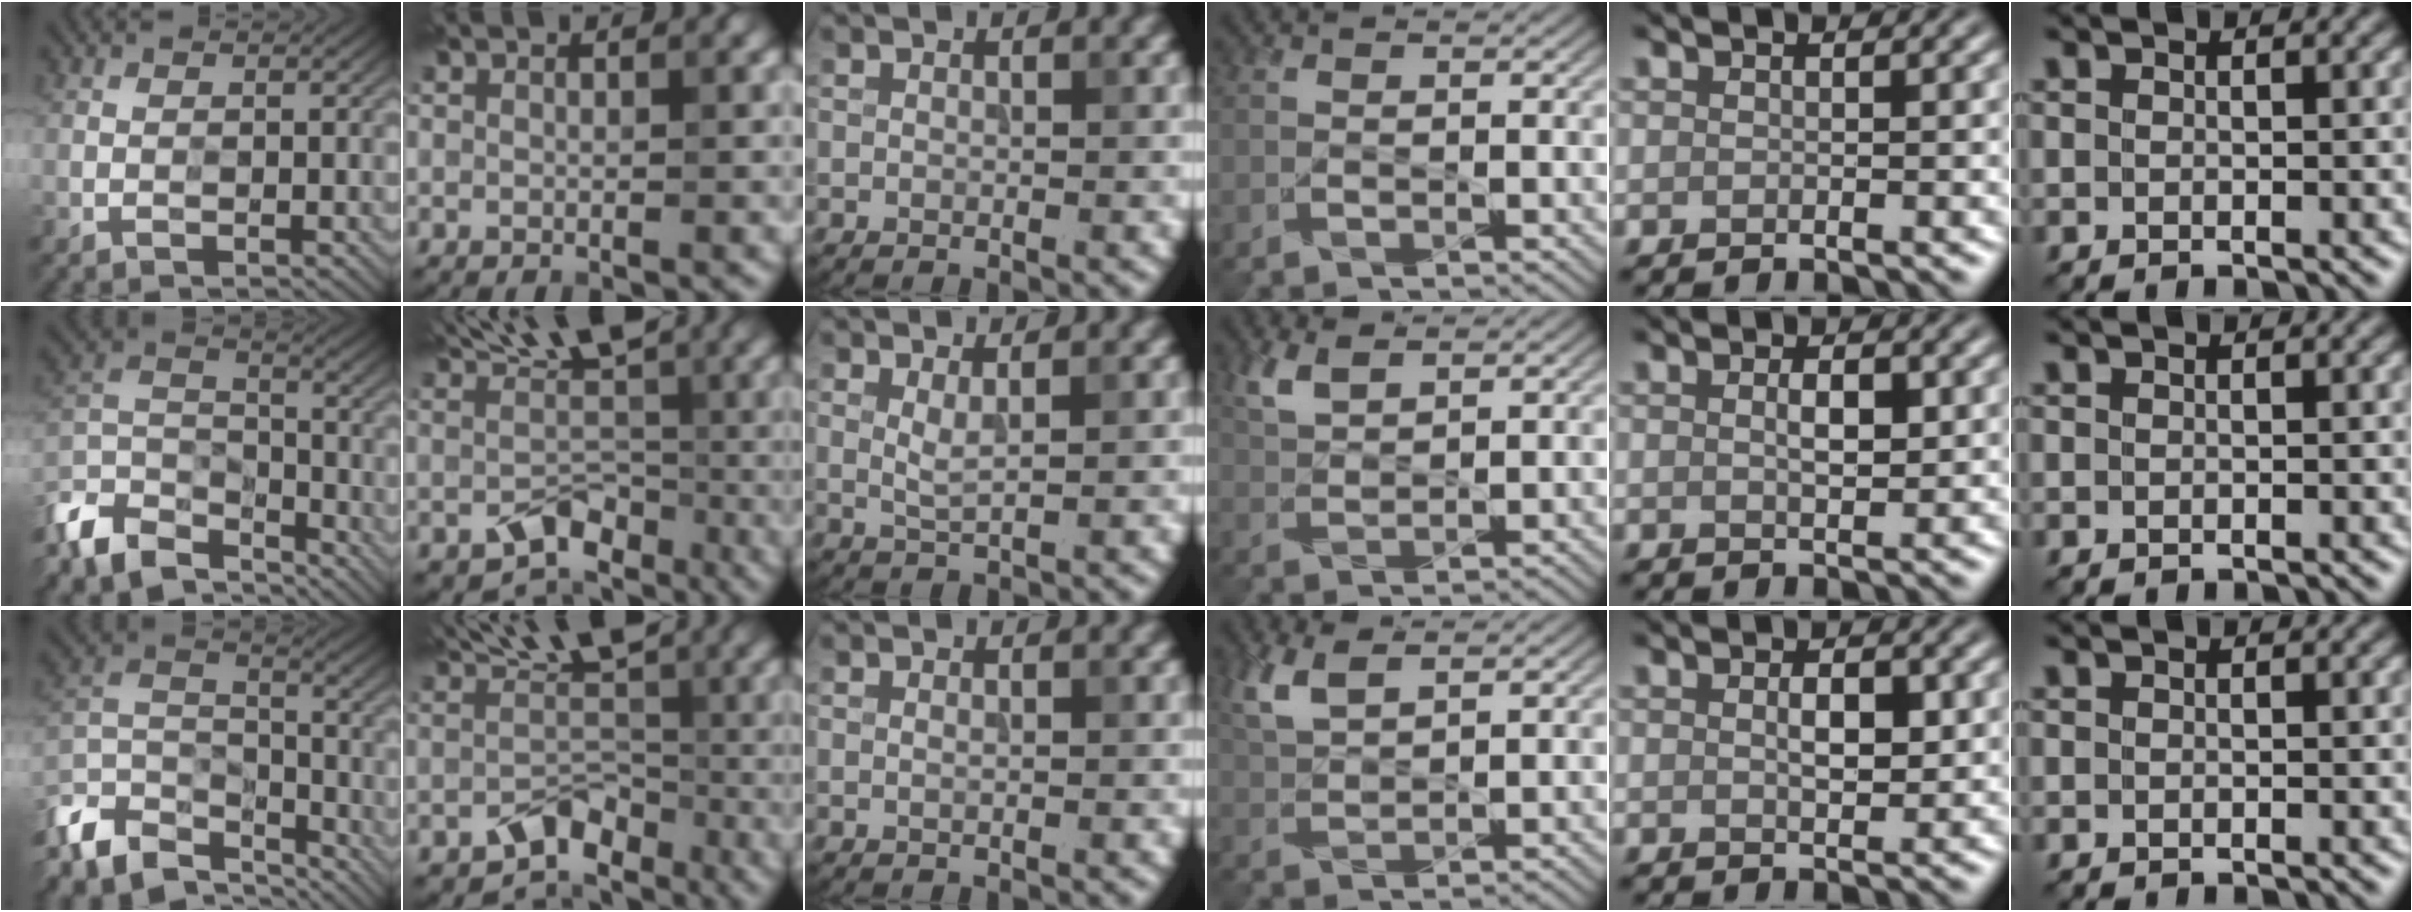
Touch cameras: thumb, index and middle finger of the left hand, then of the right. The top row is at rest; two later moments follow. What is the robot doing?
{"motion": "wipe", "object": "glasses"}